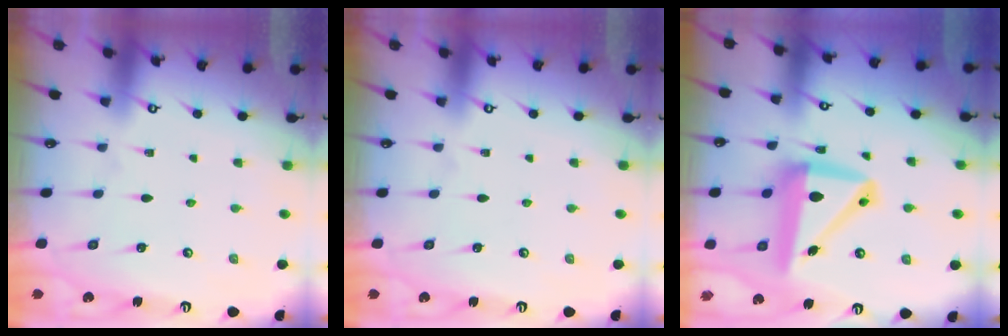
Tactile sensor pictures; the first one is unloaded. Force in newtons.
{"total": 0.0}
{"total": 13.1, "press": 12.8, "slide": 2.4}